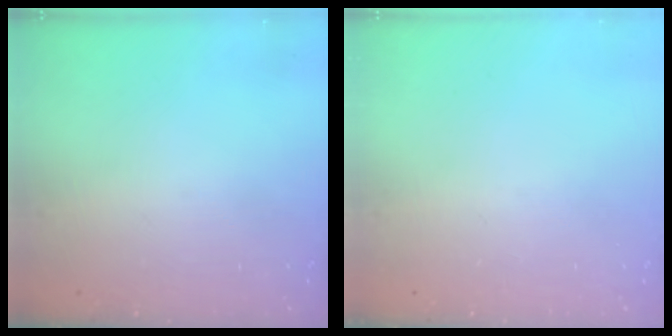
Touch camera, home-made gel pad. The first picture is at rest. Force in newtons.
{"total": 0.0}